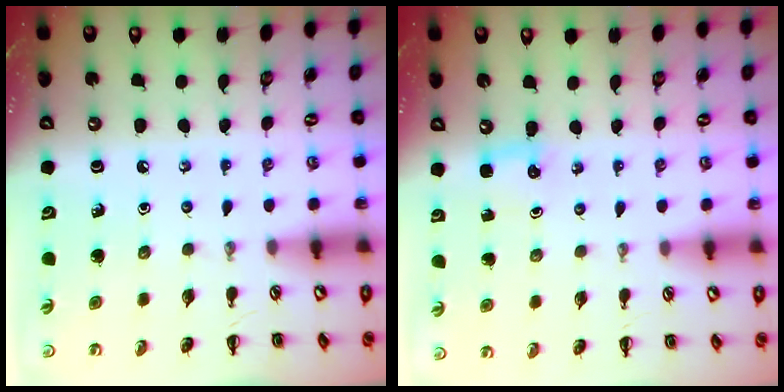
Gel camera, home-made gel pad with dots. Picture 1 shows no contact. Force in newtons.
{"total": 2.4, "press": 2.3, "slide": 0.7}